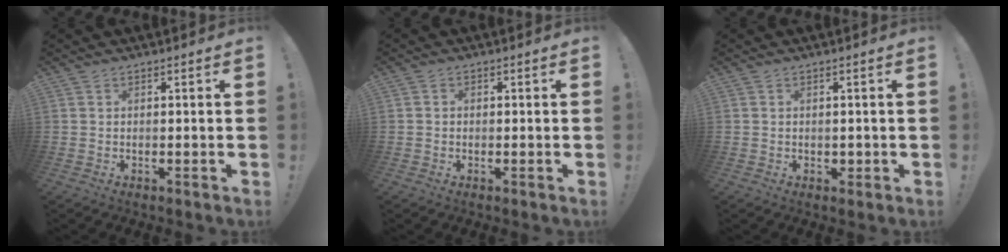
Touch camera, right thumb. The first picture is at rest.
{"total": 0.9, "force": [-0.4, 0.7, 0.2], "torque": [-0.004, 0.004, -0.007]}
{"total": 1.2, "force": [0.2, 1.1, 0.4], "torque": [0.001, 0.000, 0.002]}